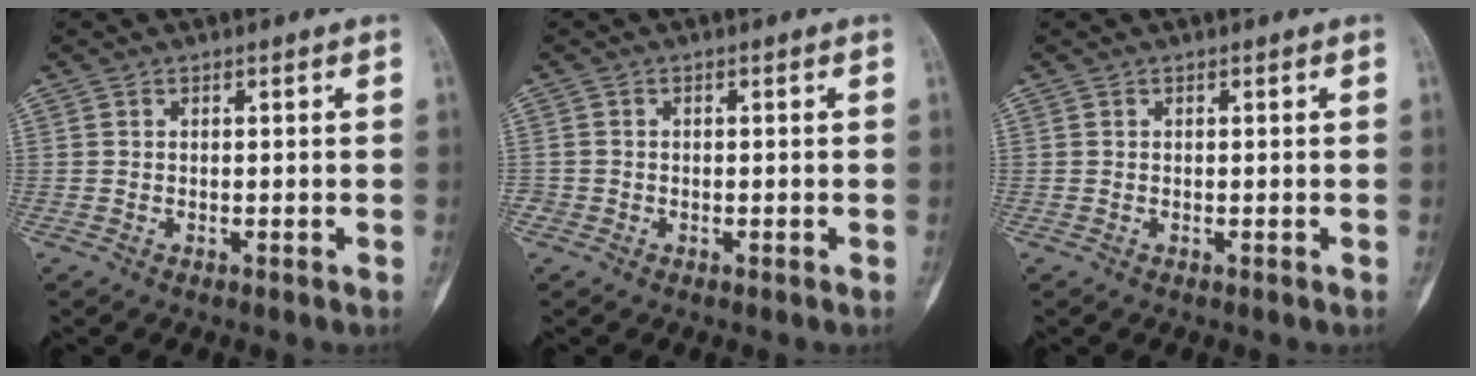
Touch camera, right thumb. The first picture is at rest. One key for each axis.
{"total": 0.8, "fx": -0.4, "fy": 0.7, "fz": 0.0, "tx": 0.004, "ty": 0.005, "tz": -0.010}
{"total": 0.0}